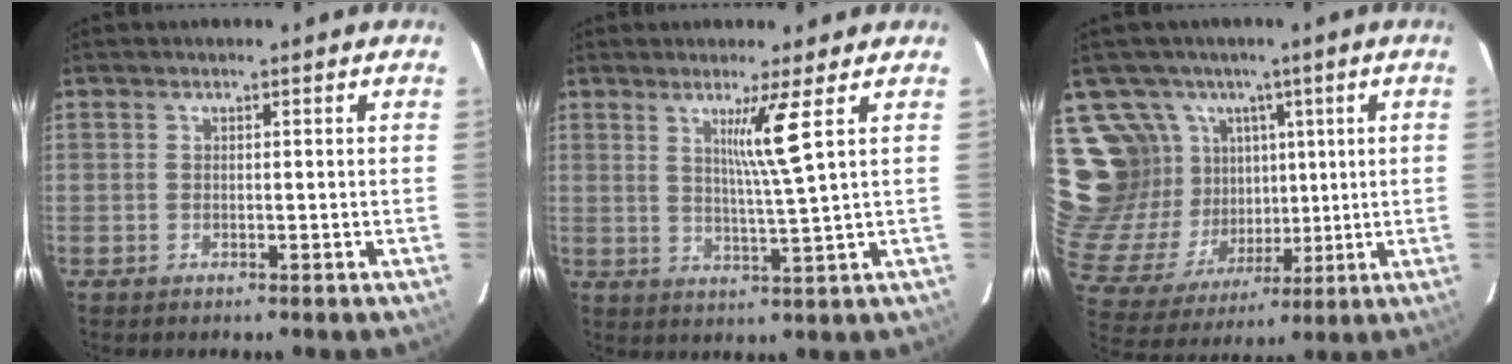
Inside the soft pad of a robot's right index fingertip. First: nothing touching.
{"total": 5.7, "force": [2.4, -2.1, 4.8], "torque": [-0.087, -0.019, 0.046]}
{"total": 22.8, "force": [8.4, 18.6, 10.1], "torque": [-0.257, 0.066, 0.185]}